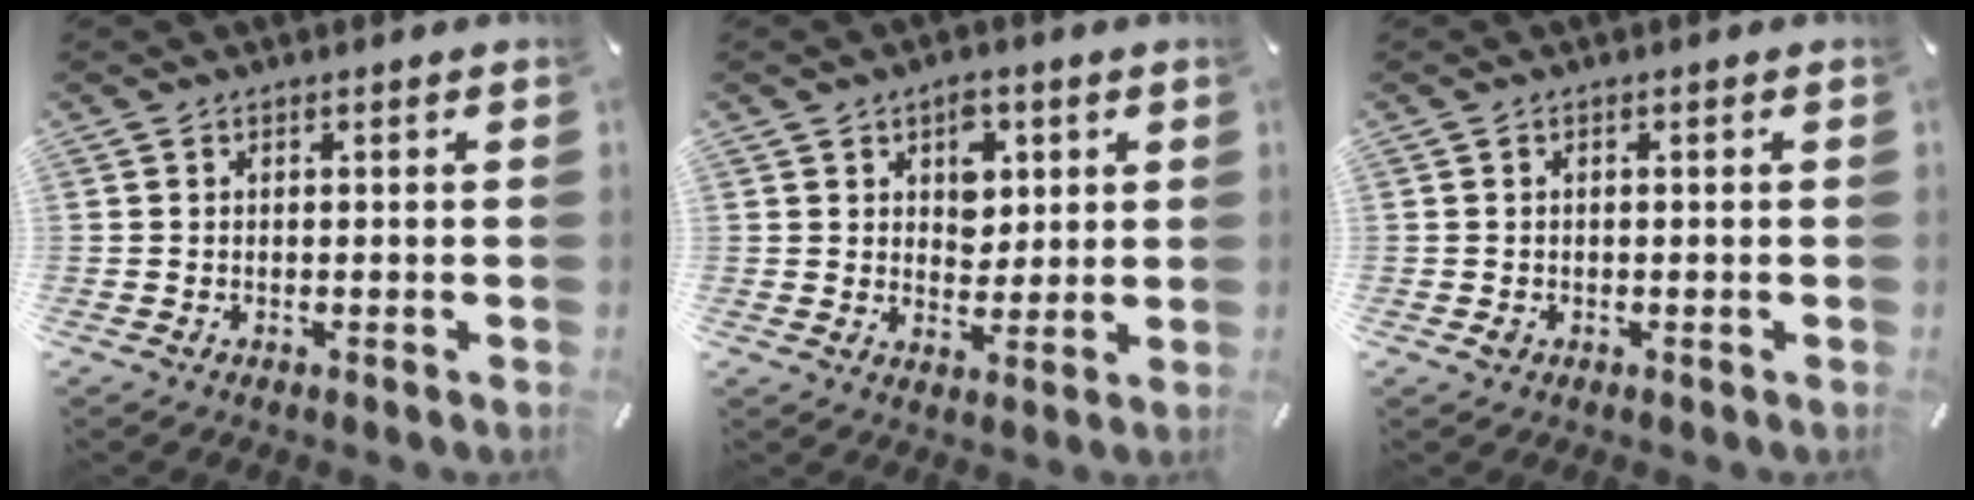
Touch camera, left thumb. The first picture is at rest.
{"total": 6.4, "force": [2.7, 4.8, 3.3], "torque": [-0.030, -0.012, 0.039]}
{"total": 1.3, "force": [-0.4, 1.0, 0.7], "torque": [-0.014, 0.002, -0.008]}